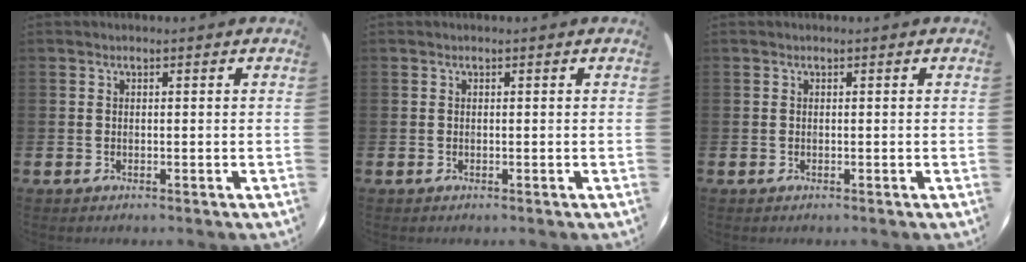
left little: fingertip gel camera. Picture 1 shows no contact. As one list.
[{"total": 0.0}, {"total": 0.0}]